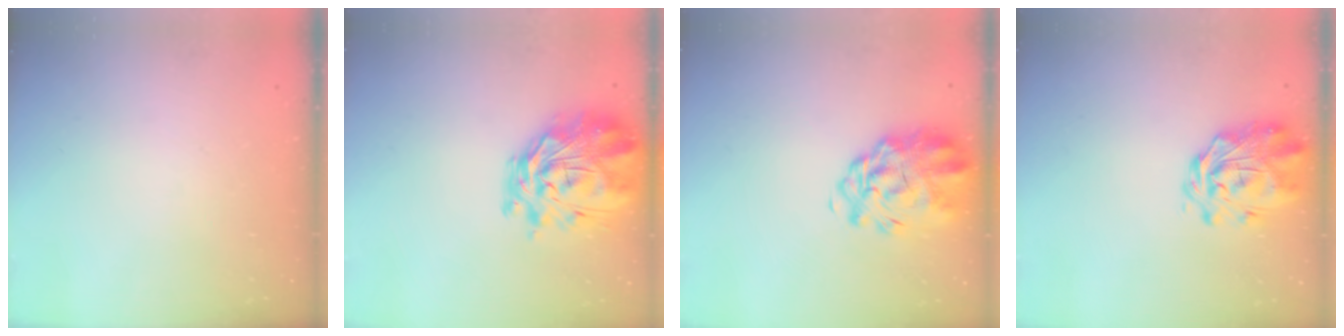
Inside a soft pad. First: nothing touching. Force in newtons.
{"total": 4.5, "press": 4.0, "slide": 2.1}
{"total": 6.1, "press": 5.5, "slide": 2.7}
{"total": 2.9, "press": 2.6, "slide": 1.4}